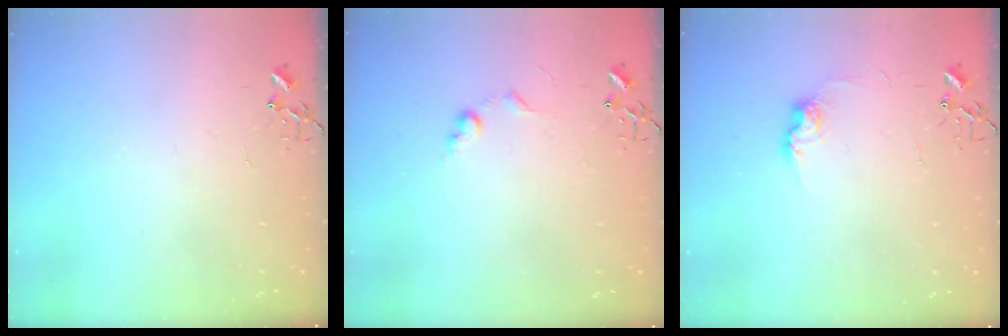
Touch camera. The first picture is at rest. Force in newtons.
{"total": 6.5, "press": 6.5, "slide": 0.7}
{"total": 8.4, "press": 8.4, "slide": 0.1}